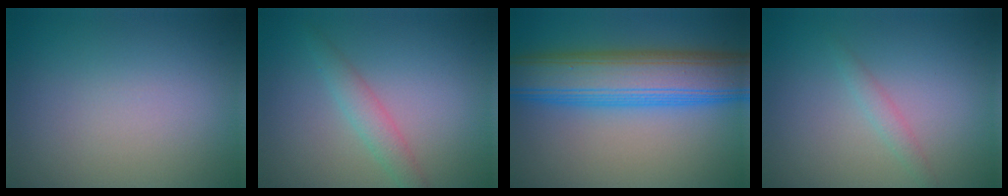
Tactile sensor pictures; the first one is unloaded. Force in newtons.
{"total": 1.6, "press": 1.6, "slide": 0.1}
{"total": 9.6, "press": 9.6, "slide": 0.1}
{"total": 1.1, "press": 1.1, "slide": 0.0}